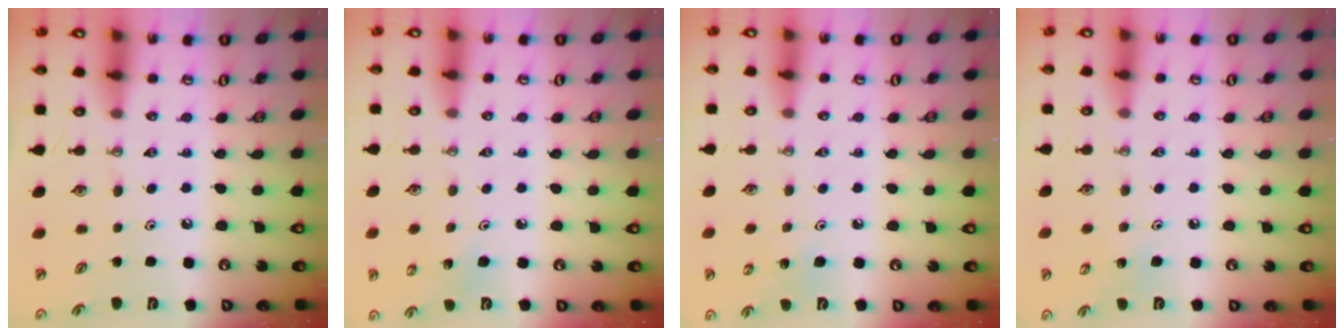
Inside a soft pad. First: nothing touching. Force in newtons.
{"total": 4.1, "press": 4.0, "slide": 1.1}
{"total": 5.3, "press": 5.3, "slide": 0.5}
{"total": 4.8, "press": 4.8, "slide": 0.4}